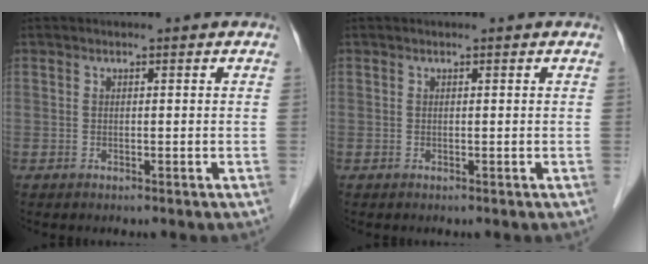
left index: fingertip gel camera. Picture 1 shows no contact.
{"total": 0.0}